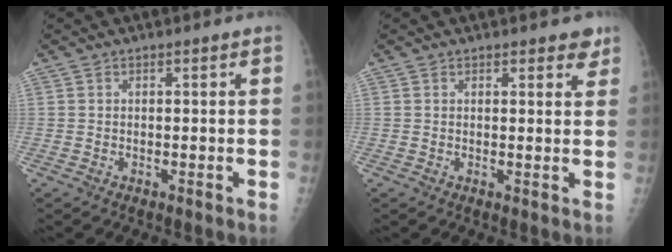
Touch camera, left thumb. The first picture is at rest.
{"total": 3.0, "force": [2.2, 1.3, 1.6], "torque": [0.005, -0.010, 0.023]}